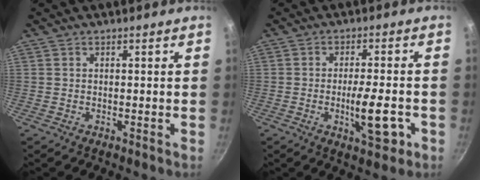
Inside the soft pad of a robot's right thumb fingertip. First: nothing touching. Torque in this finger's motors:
{"motor_torque": [3.48, 1.53, 1.43, -1.34, 0.53]}